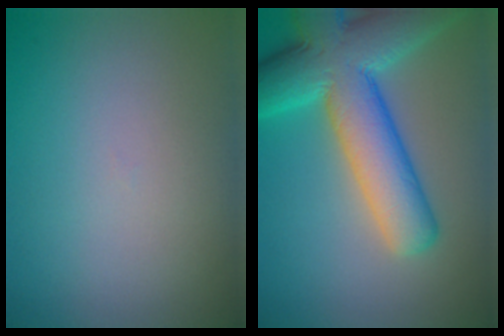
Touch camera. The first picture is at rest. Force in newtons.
{"total": 10.9, "press": 10.9, "slide": 0.5}